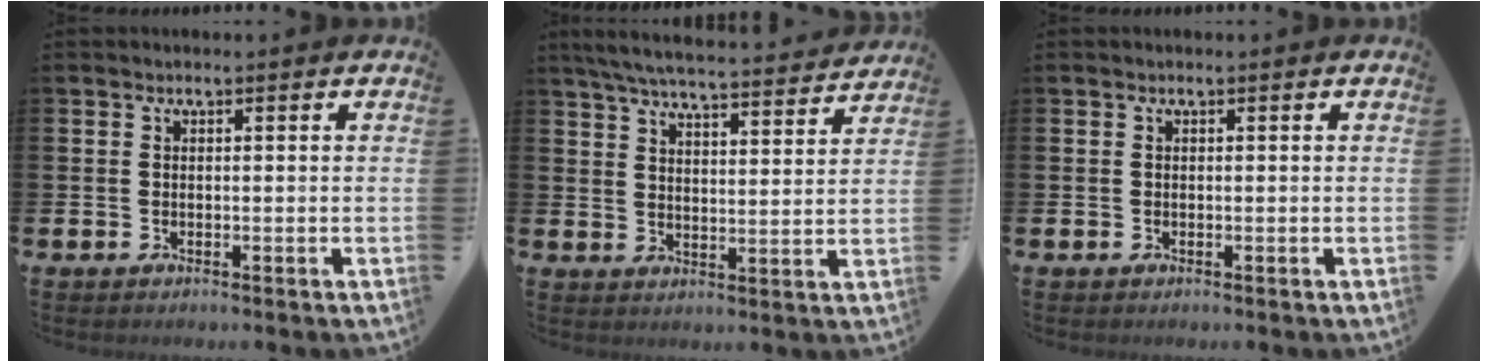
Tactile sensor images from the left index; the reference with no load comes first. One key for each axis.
{"total": 6.6, "fx": 6.3, "fy": 0.4, "fz": 1.9, "tx": -0.054, "ty": -0.045, "tz": 0.111}
{"total": 0.0}